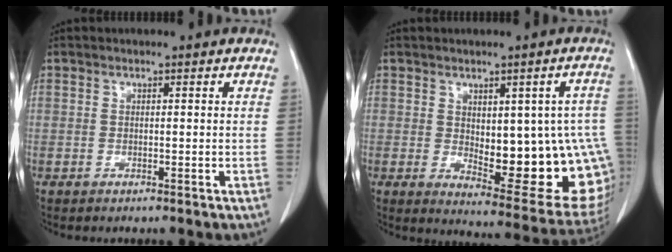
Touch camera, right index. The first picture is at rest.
{"total": 18.2, "force": [-1.4, 6.8, 16.8], "torque": [-0.149, 0.010, 0.011]}